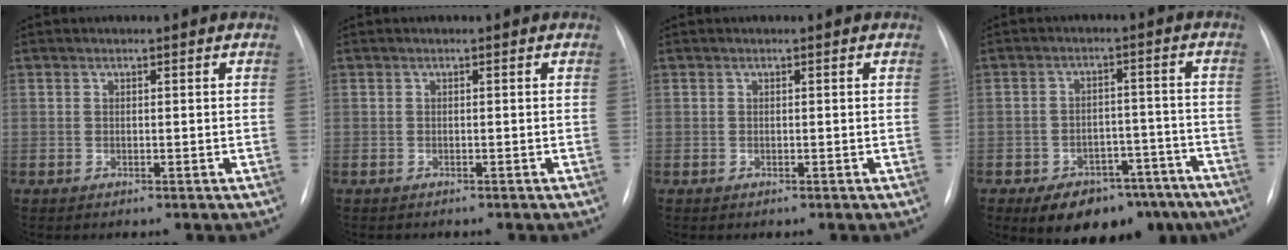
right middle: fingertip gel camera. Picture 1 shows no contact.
{"total": 0.8, "force": [-0.7, 0.2, 0.2], "torque": [-0.008, -0.001, -0.010]}
{"total": 0.0}
{"total": 13.7, "force": [-9.8, 7.4, 6.2], "torque": [-0.067, 0.034, -0.131]}